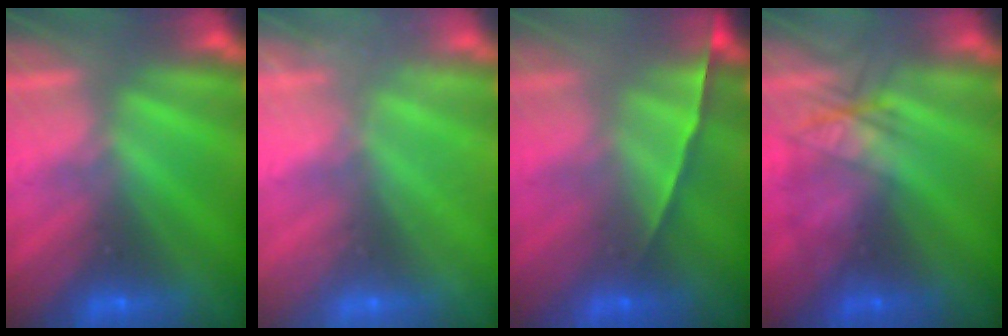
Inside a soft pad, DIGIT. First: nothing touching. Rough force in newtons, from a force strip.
{"total": 2.3}
{"total": 1.5}
{"total": 2.1}